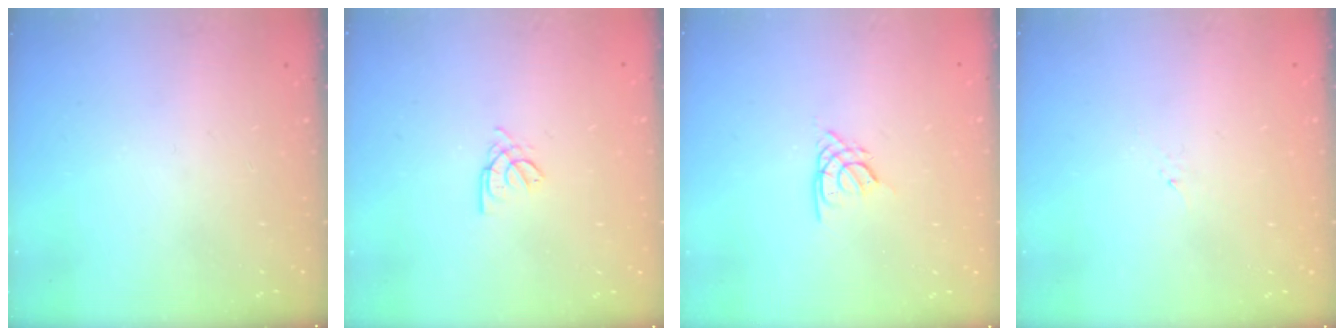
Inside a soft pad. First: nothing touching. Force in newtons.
{"total": 2.3, "press": 2.3, "slide": 0.5}
{"total": 2.2, "press": 2.1, "slide": 0.5}
{"total": 1.2, "press": 1.1, "slide": 0.2}